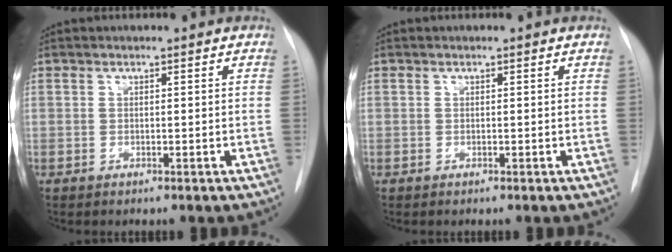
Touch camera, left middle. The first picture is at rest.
{"total": 0.0}